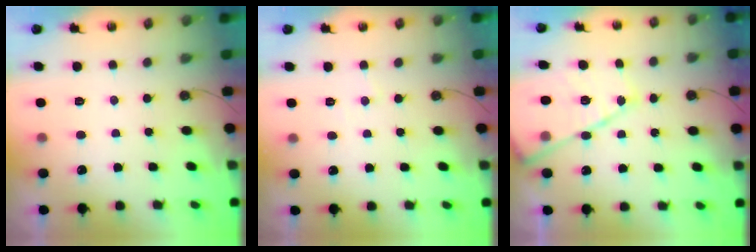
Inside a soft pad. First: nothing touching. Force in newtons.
{"total": 3.7, "press": 3.7, "slide": 0.6}
{"total": 17.0, "press": 17.0, "slide": 1.5}